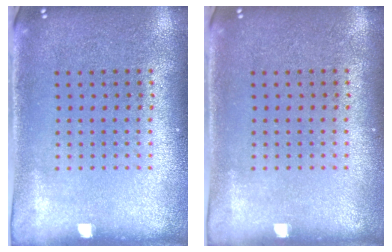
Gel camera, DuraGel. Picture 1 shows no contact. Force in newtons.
{"total": 0.0}